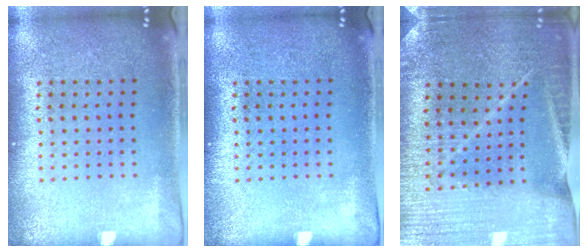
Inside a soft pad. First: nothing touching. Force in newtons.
{"total": 0.0}
{"total": 3.0, "press": 3.0, "slide": 0.3}